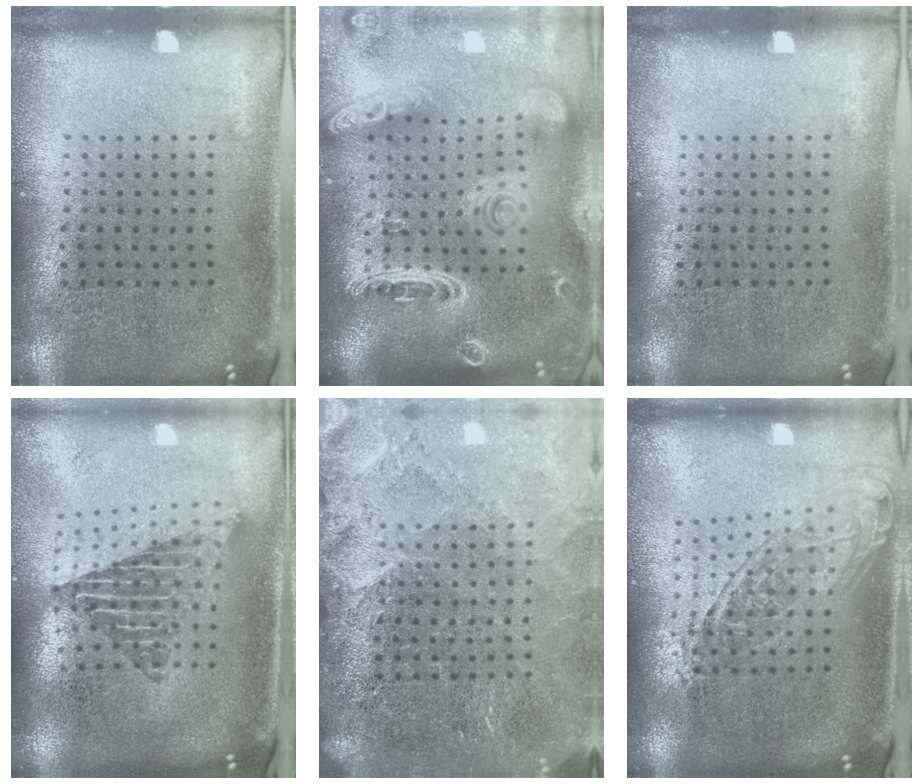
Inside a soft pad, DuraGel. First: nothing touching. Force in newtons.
{"total": 2.8, "press": 2.4, "slide": 1.4}
{"total": 0.0}
{"total": 2.0, "press": 1.6, "slide": 1.3}
{"total": 3.4, "press": 3.0, "slide": 1.5}
{"total": 1.5, "press": 1.2, "slide": 0.9}